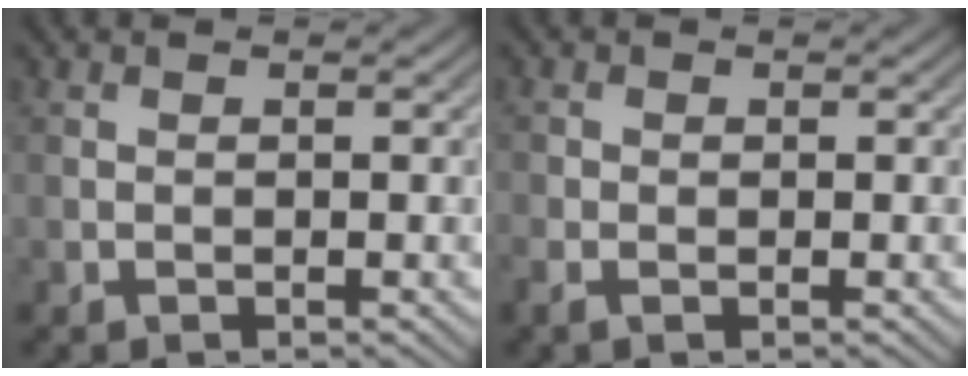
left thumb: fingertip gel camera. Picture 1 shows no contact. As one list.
[{"total": 1.6, "force": [-0.8, 1.0, 1.1], "torque": [-0.029, -0.003, -0.017]}]